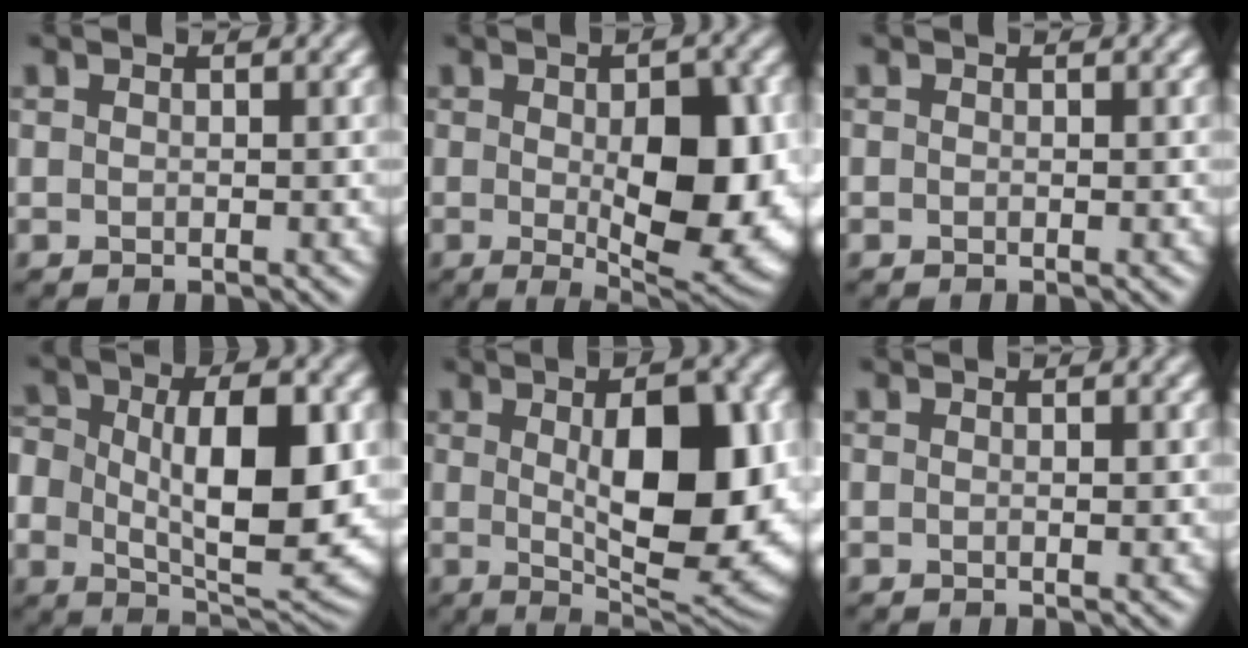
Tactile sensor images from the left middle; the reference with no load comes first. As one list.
[{"total": 12.0, "force": [-0.8, 4.9, 11.0], "torque": [-0.140, -0.014, -0.005]}, {"total": 0.0}, {"total": 12.7, "force": [0.2, 7.2, 10.4], "torque": [-0.172, -0.010, 0.012]}, {"total": 13.3, "force": [0.7, 4.7, 12.4], "torque": [-0.158, 0.002, 0.013]}, {"total": 0.6, "force": [0.0, 0.1, 0.6], "torque": [-0.009, -0.001, 0.000]}]